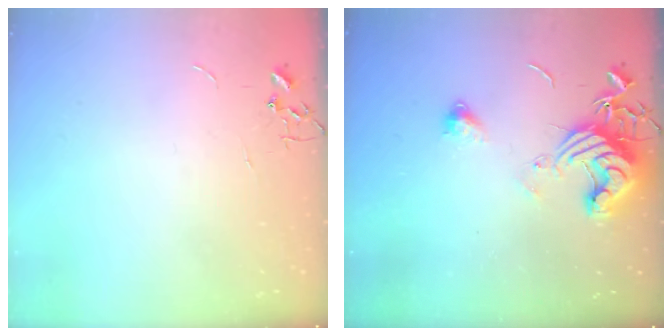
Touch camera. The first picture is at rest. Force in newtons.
{"total": 13.3, "press": 13.2, "slide": 1.7}